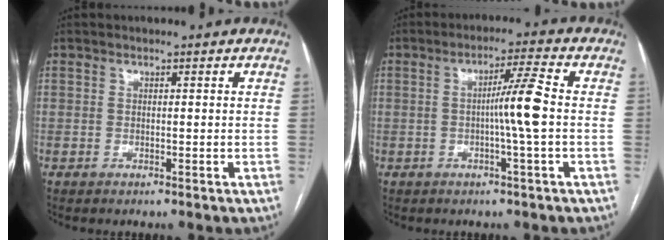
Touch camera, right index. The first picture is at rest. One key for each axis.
{"total": 6.4, "fx": -0.6, "fy": -1.0, "fz": 6.3, "tx": -0.107, "ty": 0.008, "tz": -0.010}